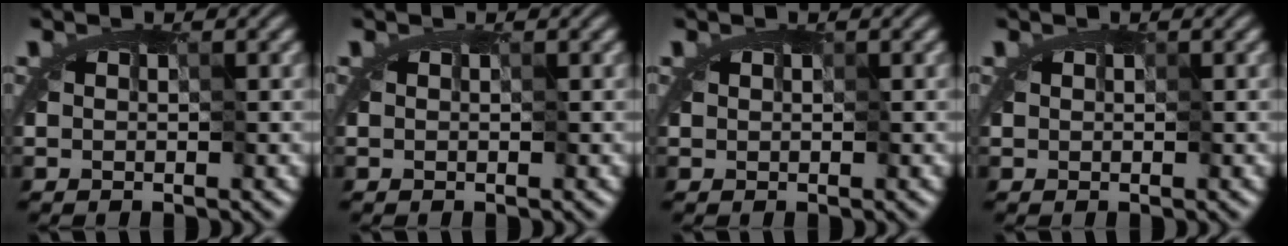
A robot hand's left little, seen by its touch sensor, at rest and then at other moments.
{"total": 0.0}
{"total": 0.0}
{"total": 0.0}